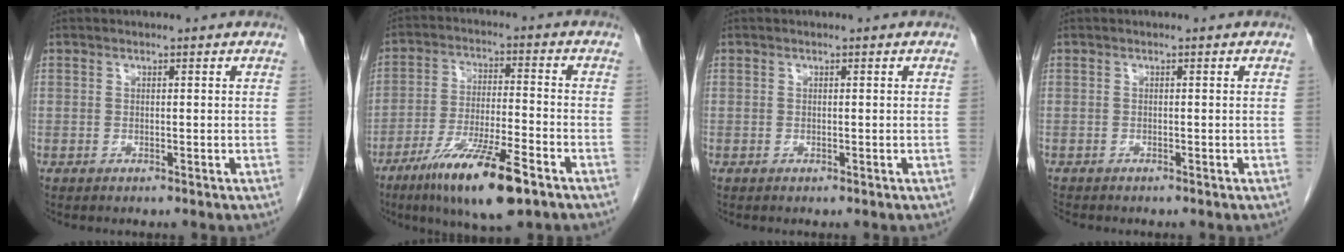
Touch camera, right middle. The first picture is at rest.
{"total": 13.6, "force": [-8.3, 1.8, 10.7], "torque": [-0.196, -0.027, -0.141]}
{"total": 0.0}
{"total": 1.5, "force": [-1.4, 0.4, 0.4], "torque": [-0.014, -0.006, -0.024]}